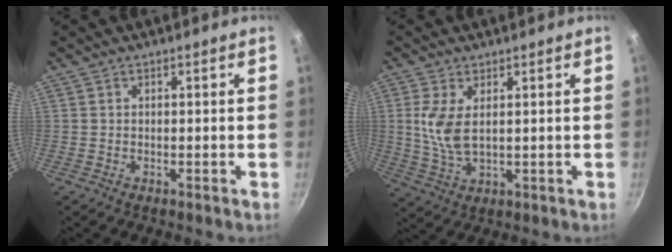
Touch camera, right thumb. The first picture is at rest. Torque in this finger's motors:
{"motor_torque": [-0.90, 0.51, 1.11, 0.19, 0.09]}